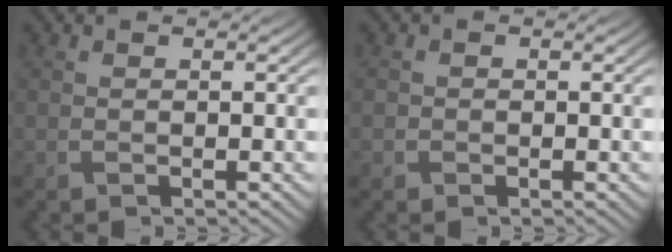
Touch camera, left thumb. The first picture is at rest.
{"total": 0.9, "force": [-0.3, 0.8, 0.0], "torque": [0.005, -0.003, -0.009]}